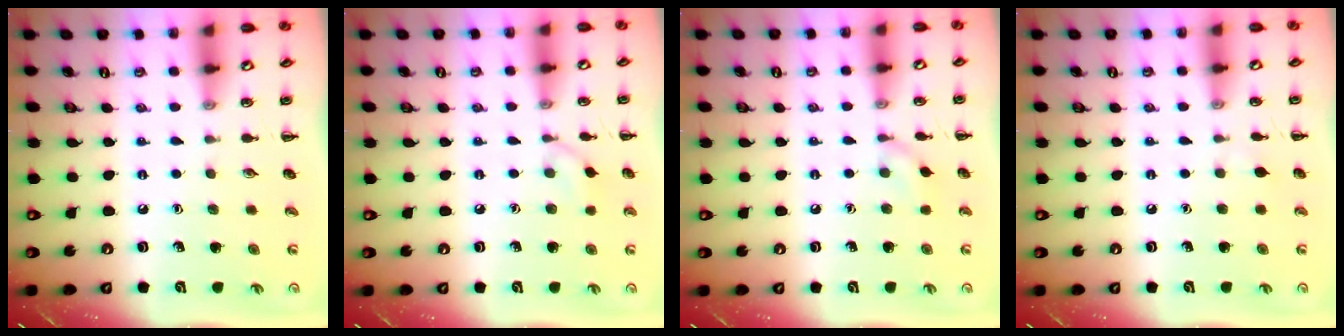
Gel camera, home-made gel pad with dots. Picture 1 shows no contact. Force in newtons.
{"total": 6.0, "press": 5.8, "slide": 1.5}
{"total": 6.6, "press": 6.4, "slide": 1.8}
{"total": 3.0, "press": 2.7, "slide": 1.2}